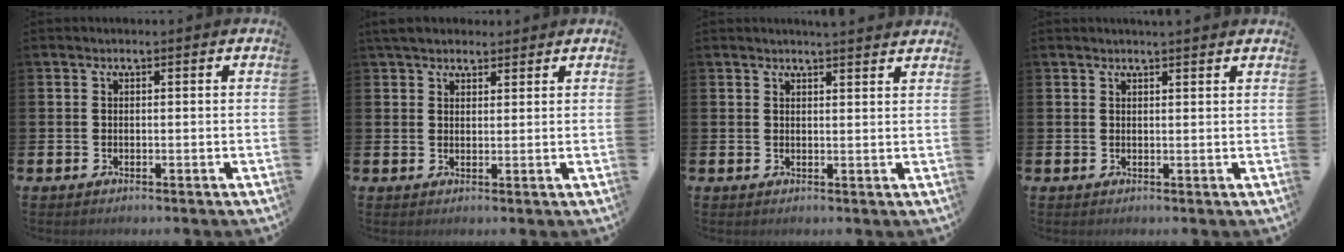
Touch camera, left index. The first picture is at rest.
{"total": 3.9, "force": [3.4, 1.6, 0.8], "torque": [-0.015, -0.007, 0.063]}
{"total": 2.5, "force": [2.5, -0.3, 0.0], "torque": [0.001, -0.015, 0.044]}
{"total": 1.4, "force": [1.4, -0.2, 0.1], "torque": [0.010, -0.009, 0.024]}